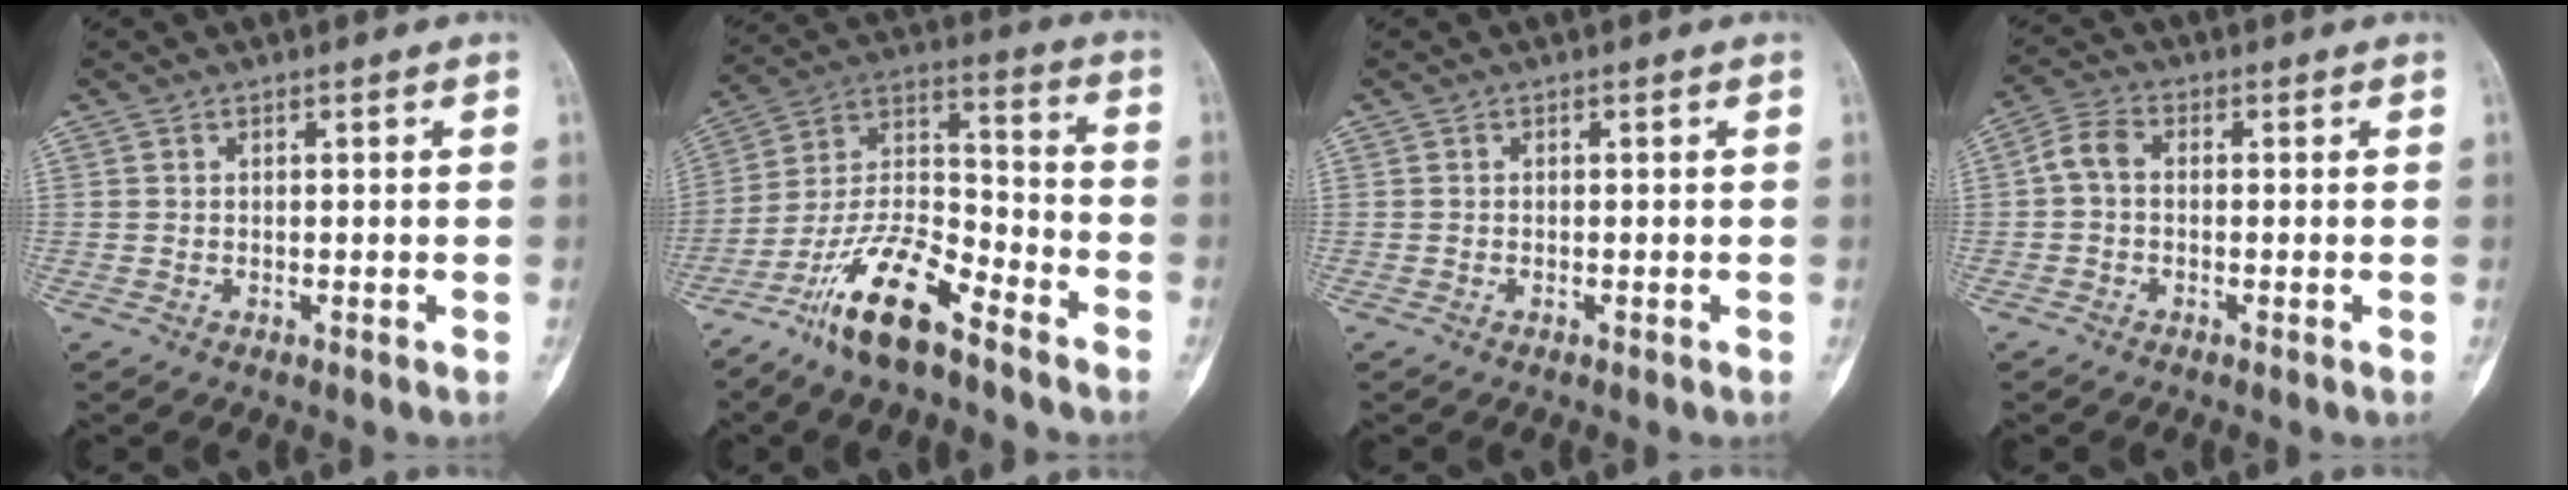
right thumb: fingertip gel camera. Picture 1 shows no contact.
{"total": 15.4, "force": [-10.6, 4.7, 10.1], "torque": [-0.188, 0.077, -0.202]}
{"total": 0.0}
{"total": 4.2, "force": [-0.2, 2.8, 3.2], "torque": [-0.061, 0.014, -0.015]}